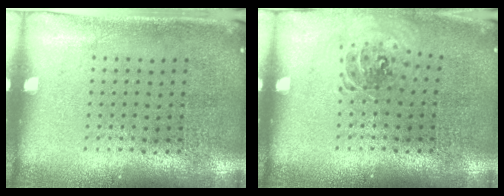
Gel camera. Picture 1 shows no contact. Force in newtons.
{"total": 0.9, "press": 0.8, "slide": 0.2}